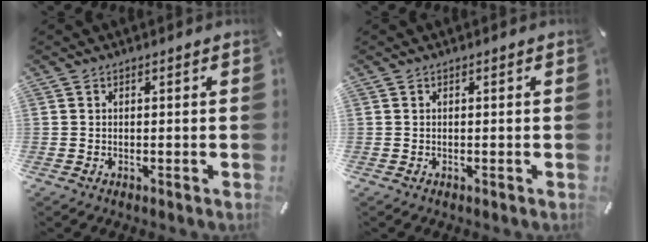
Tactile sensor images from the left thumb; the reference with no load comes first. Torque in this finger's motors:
{"motor_torque": [-0.02, 0.02, 0.05, 0.10, 0.00]}